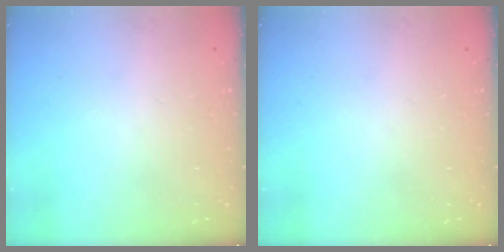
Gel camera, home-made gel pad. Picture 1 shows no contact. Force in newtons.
{"total": 0.0}